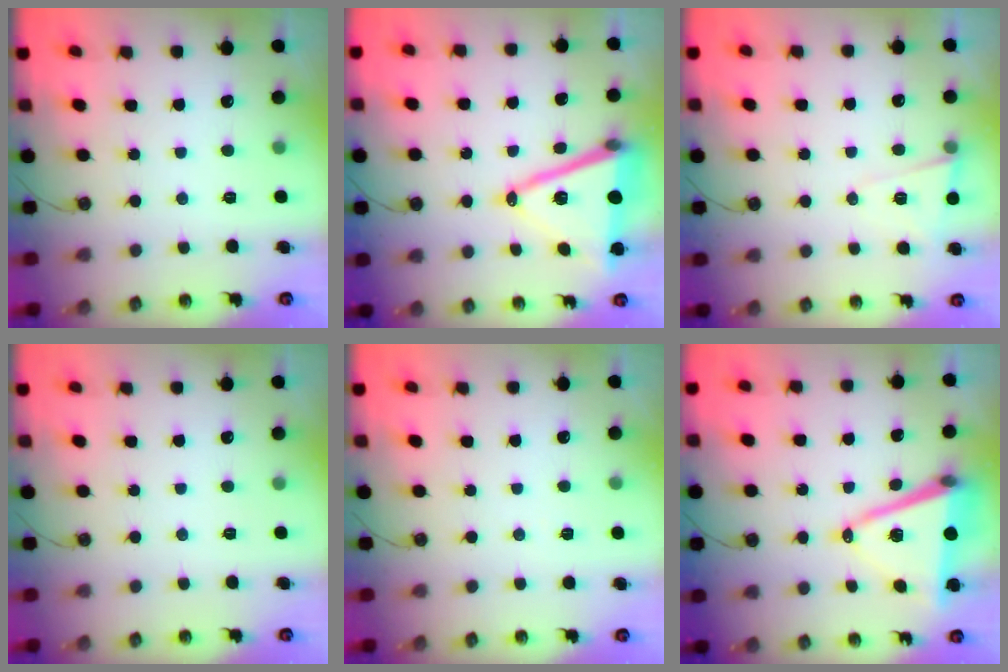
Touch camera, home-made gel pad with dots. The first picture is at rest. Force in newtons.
{"total": 16.6, "press": 16.2, "slide": 3.7}
{"total": 6.3, "press": 6.2, "slide": 1.4}
{"total": 0.0}
{"total": 2.2, "press": 1.9, "slide": 1.1}
{"total": 13.0, "press": 12.4, "slide": 4.1}